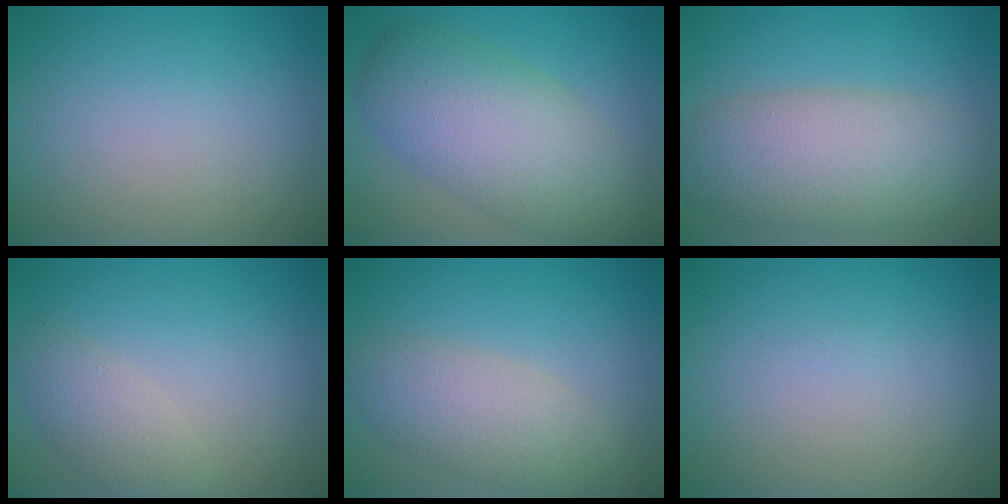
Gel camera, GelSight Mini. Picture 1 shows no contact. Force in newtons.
{"total": 8.1, "press": 8.1, "slide": 0.4}
{"total": 7.2, "press": 7.2, "slide": 0.4}
{"total": 2.4, "press": 2.4, "slide": 0.2}
{"total": 4.3, "press": 4.3, "slide": 0.4}
{"total": 0.0}